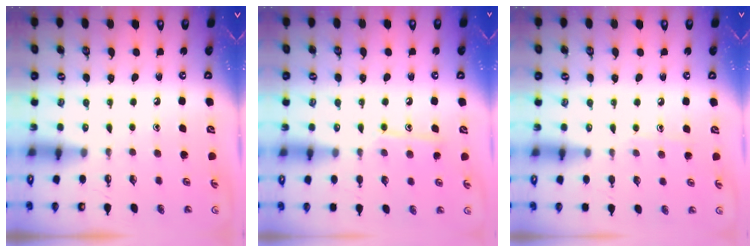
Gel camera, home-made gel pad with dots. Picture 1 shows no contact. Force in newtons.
{"total": 9.8, "press": 9.8, "slide": 0.7}
{"total": 5.5, "press": 5.4, "slide": 0.6}